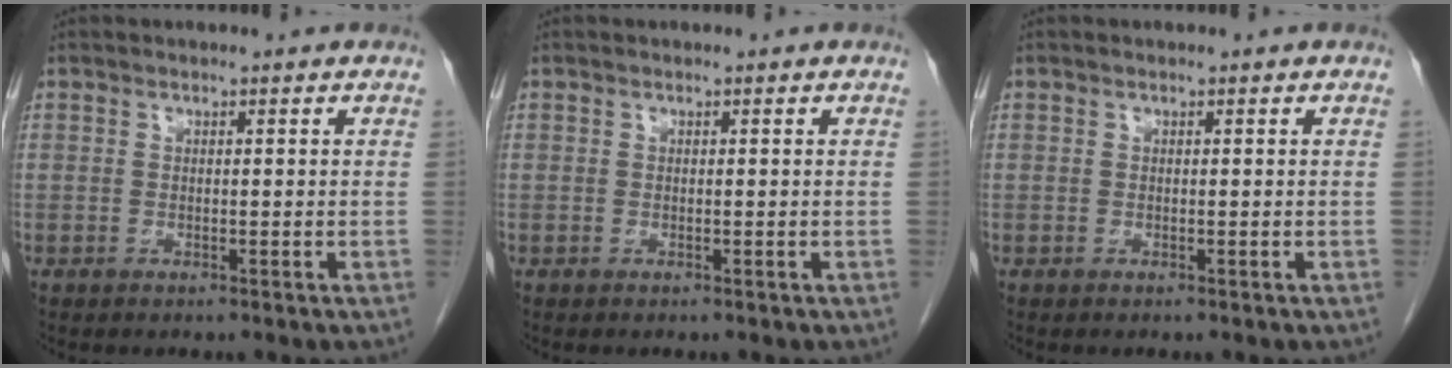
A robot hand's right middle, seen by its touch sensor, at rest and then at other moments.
{"total": 0.0}
{"total": 0.0}